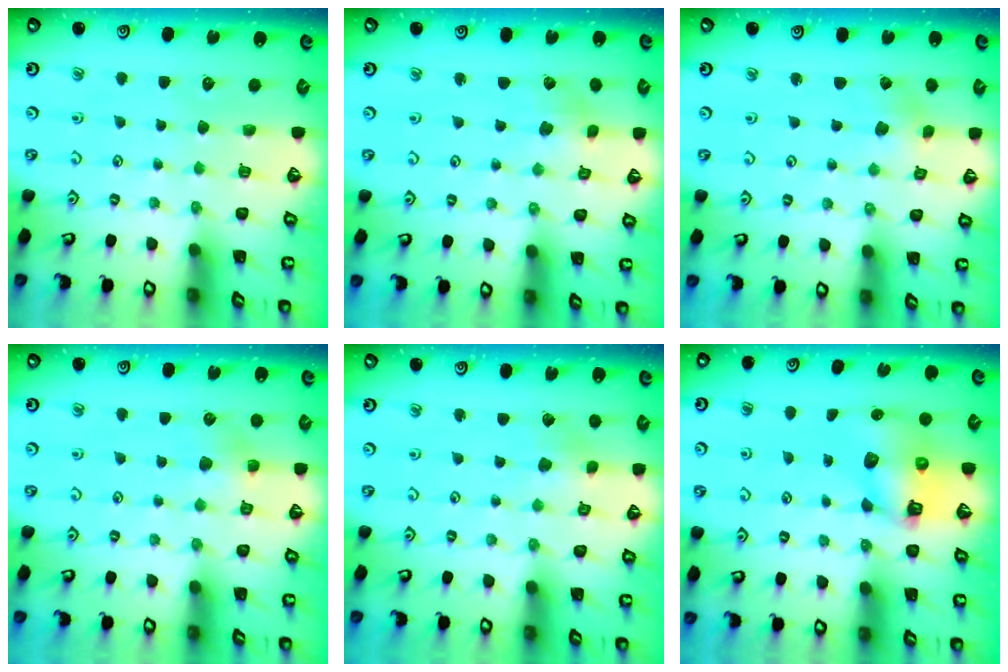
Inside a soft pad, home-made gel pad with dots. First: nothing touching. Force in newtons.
{"total": 2.5, "press": 2.5, "slide": 0.6}
{"total": 1.8, "press": 1.7, "slide": 0.3}
{"total": 7.4, "press": 7.4, "slide": 0.3}
{"total": 3.4, "press": 3.3, "slide": 0.4}
{"total": 9.9, "press": 9.8, "slide": 1.3}